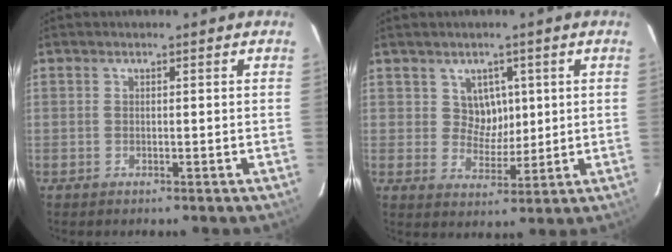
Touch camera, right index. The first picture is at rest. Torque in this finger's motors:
{"motor_torque": [0.00, 0.07, 0.02, 0.00]}